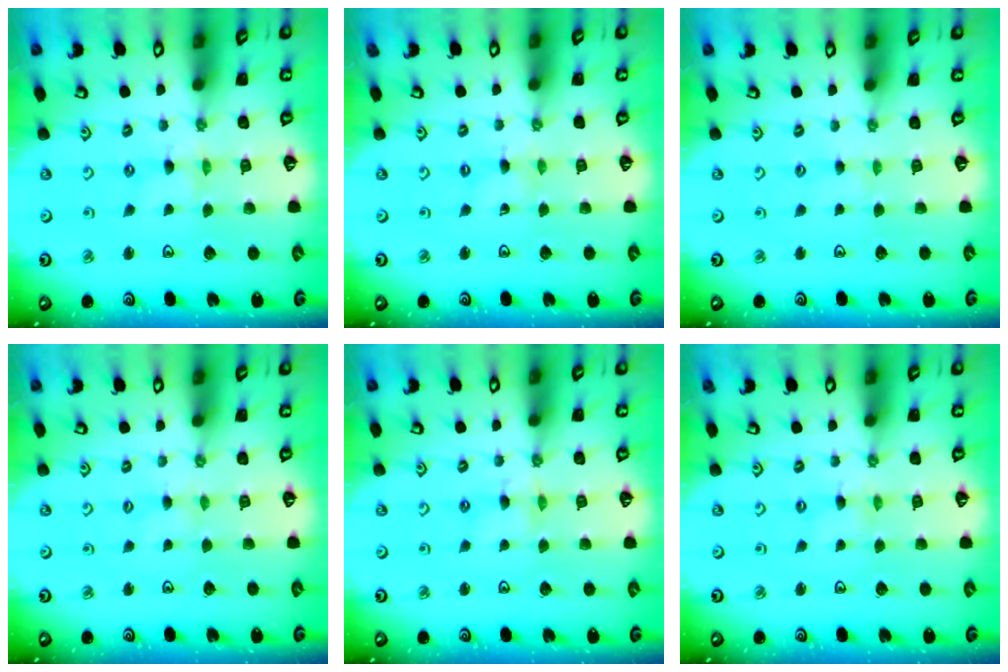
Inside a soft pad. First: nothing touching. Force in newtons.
{"total": 0.0}
{"total": 0.9, "press": 0.9, "slide": 0.2}
{"total": 0.9, "press": 0.9, "slide": 0.1}
{"total": 1.7, "press": 1.7, "slide": 0.2}
{"total": 0.0}